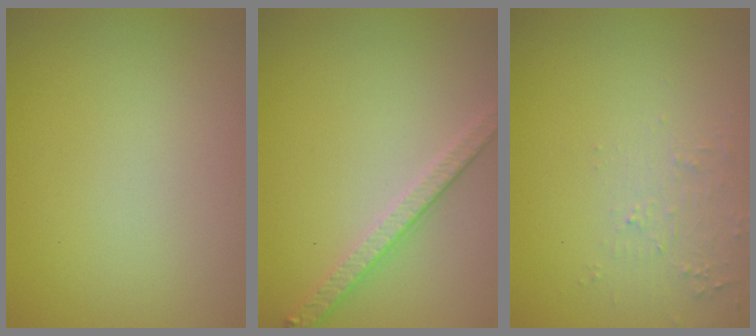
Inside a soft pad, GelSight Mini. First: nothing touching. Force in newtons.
{"total": 2.9, "press": 2.5, "slide": 1.5}
{"total": 2.1, "press": 2.0, "slide": 0.5}